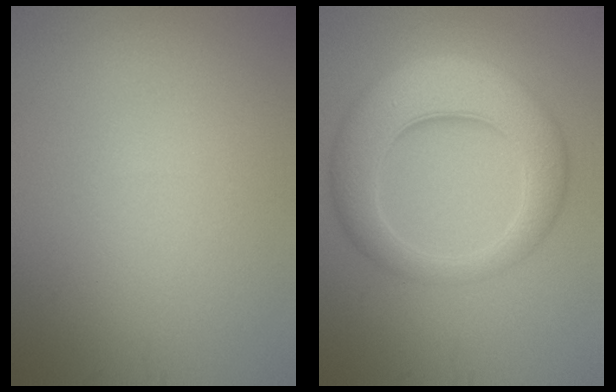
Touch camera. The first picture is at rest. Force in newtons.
{"total": 8.0, "press": 8.0, "slide": 0.3}